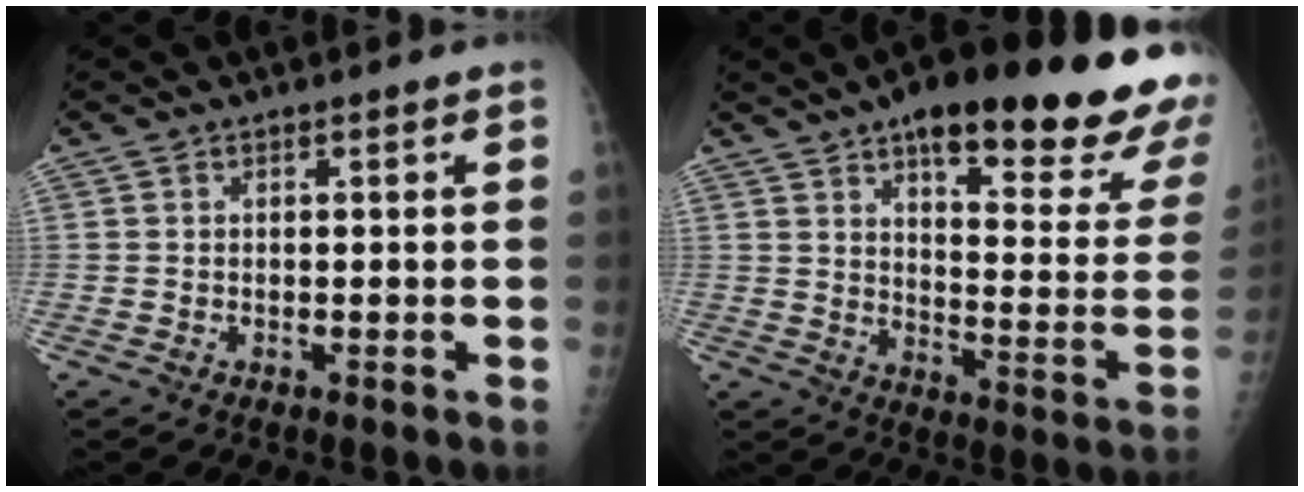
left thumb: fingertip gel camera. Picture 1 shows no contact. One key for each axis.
{"total": 28.3, "fx": 18.5, "fy": 6.8, "fz": 20.3, "tx": -0.227, "ty": -0.069, "tz": 0.247}